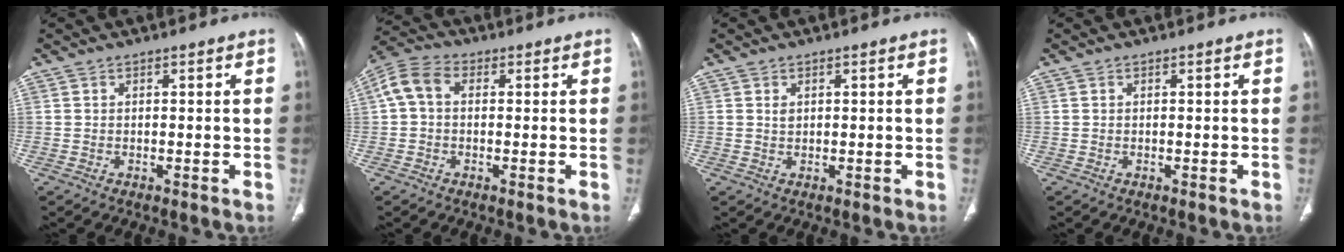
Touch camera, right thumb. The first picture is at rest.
{"total": 6.6, "force": [0.7, 4.6, 4.6], "torque": [-0.092, 0.024, 0.006]}
{"total": 1.1, "force": [0.4, 0.8, 0.6], "torque": [-0.008, -0.002, 0.009]}
{"total": 0.0}